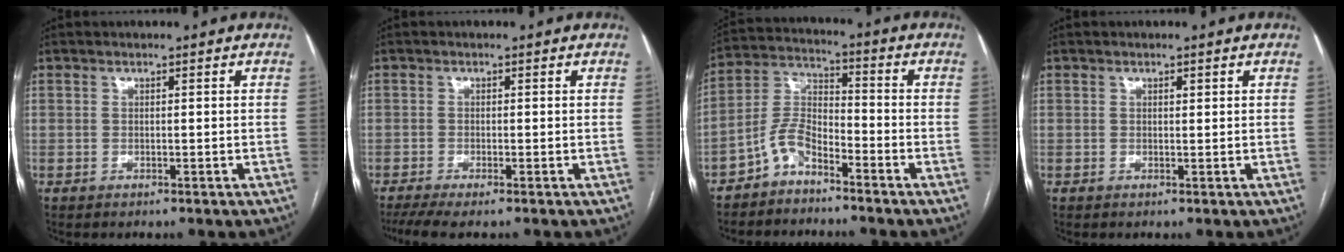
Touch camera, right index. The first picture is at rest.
{"total": 4.3, "force": [-3.2, 0.4, 2.8], "torque": [-0.047, -0.010, -0.058]}
{"total": 6.3, "force": [-4.5, 2.6, 3.6], "torque": [-0.081, 0.012, -0.094]}
{"total": 0.6, "force": [0.3, 0.3, 0.4], "torque": [-0.007, -0.001, 0.003]}